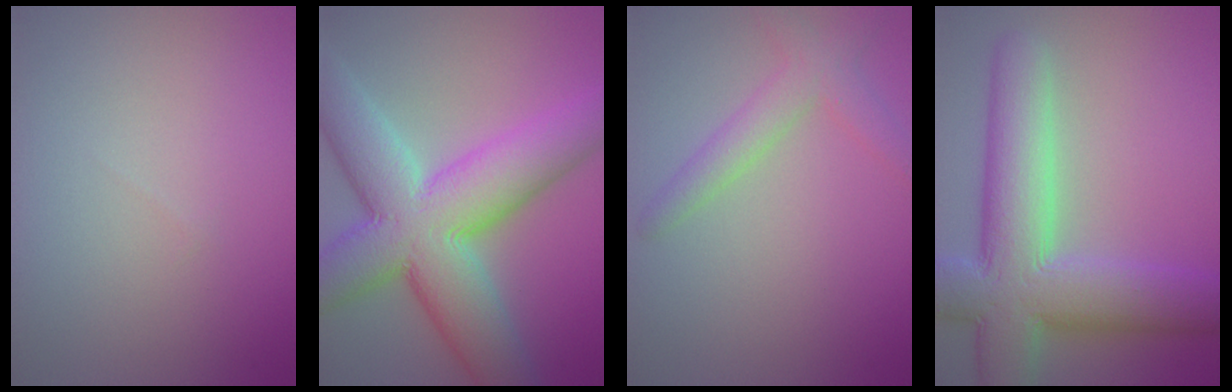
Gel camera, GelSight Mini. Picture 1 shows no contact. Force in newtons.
{"total": 12.7, "press": 12.6, "slide": 1.0}
{"total": 2.9, "press": 2.9, "slide": 0.1}
{"total": 10.9, "press": 10.9, "slide": 1.1}